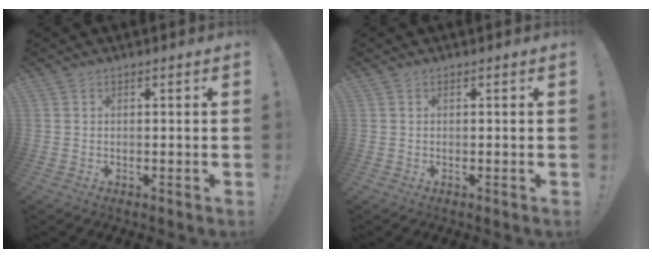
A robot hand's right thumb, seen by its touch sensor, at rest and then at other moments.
{"total": 0.0}